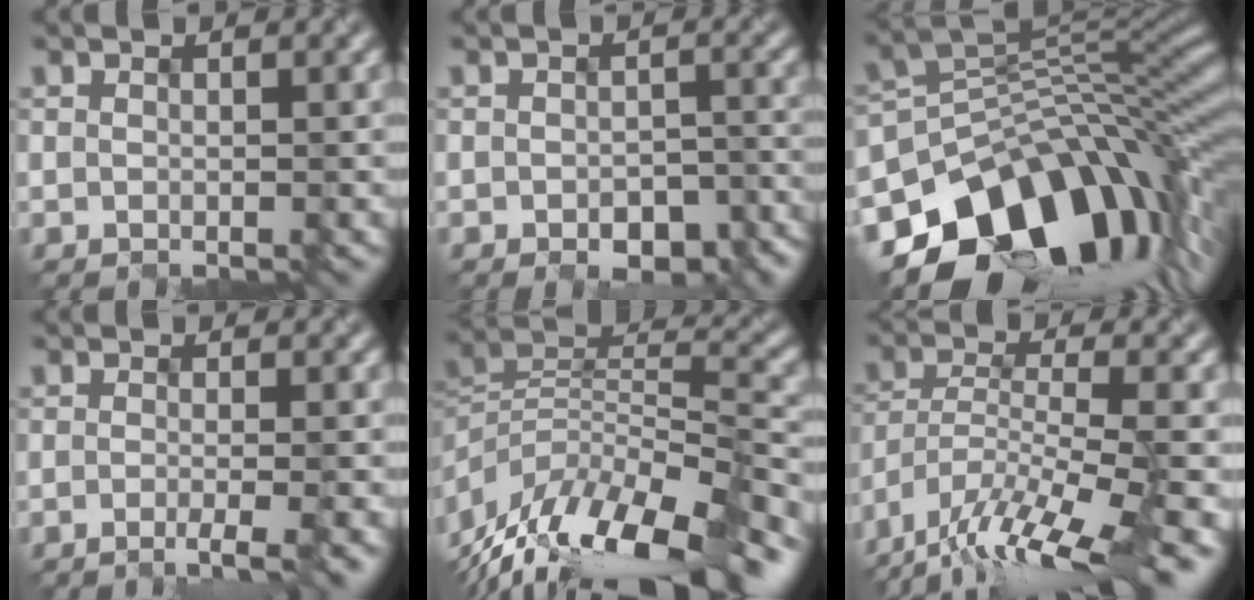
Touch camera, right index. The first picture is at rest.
{"total": 4.7, "force": [-2.5, 2.7, 2.9], "torque": [-0.033, -0.012, -0.022]}
{"total": 15.5, "force": [-8.2, 9.1, 9.5], "torque": [-0.153, -0.013, -0.130]}
{"total": 2.3, "force": [-1.1, 0.5, 2.0], "torque": [-0.026, -0.007, -0.019]}
{"total": 15.0, "force": [-10.5, 5.6, 9.1], "torque": [-0.187, 0.005, -0.162]}
{"total": 12.0, "force": [-9.1, 2.9, 7.3], "torque": [-0.146, -0.001, -0.156]}